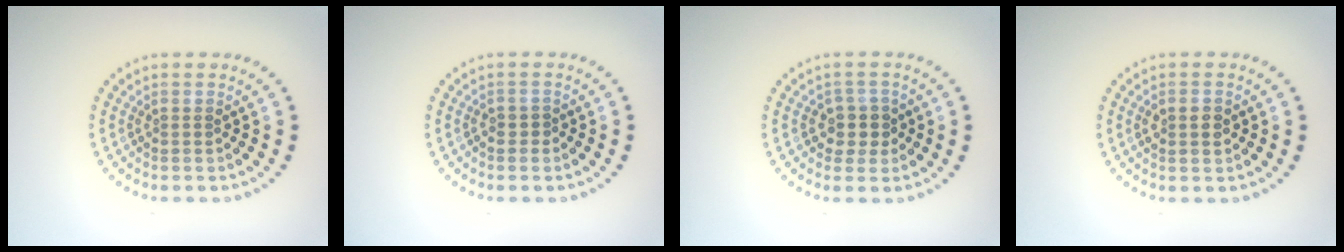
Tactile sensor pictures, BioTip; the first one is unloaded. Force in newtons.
{"total": 0.9, "press": 0.7, "slide": 0.5}
{"total": 2.4, "press": 2.1, "slide": 1.1}
{"total": 2.3, "press": 2.3, "slide": 0.1}